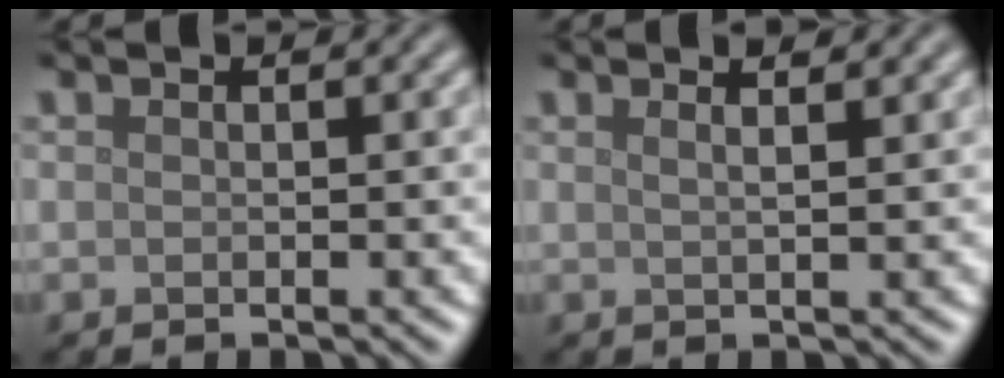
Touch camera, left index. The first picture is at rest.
{"total": 3.7, "force": [2.2, 1.6, 2.5], "torque": [-0.007, 0.022, -0.007]}